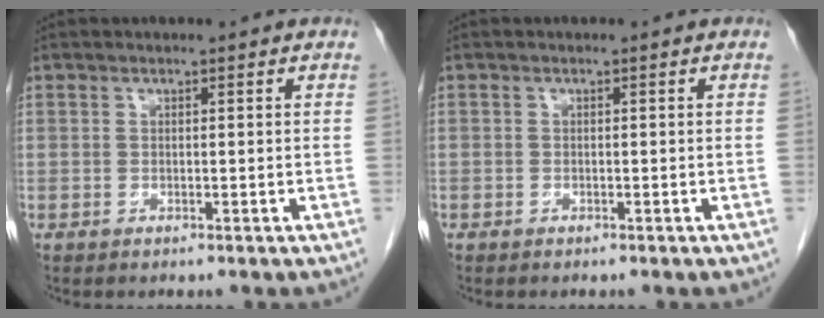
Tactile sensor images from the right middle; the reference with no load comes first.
{"total": 0.0}